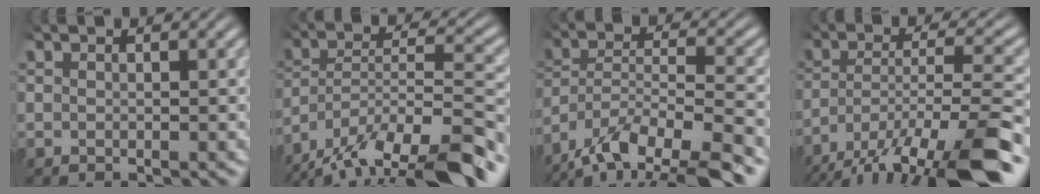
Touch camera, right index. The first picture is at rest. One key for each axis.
{"total": 9.6, "fx": -5.2, "fy": 5.0, "fz": 6.4, "tx": -0.112, "ty": -0.022, "tz": -0.082}
{"total": 8.0, "fx": -4.7, "fy": 3.9, "fz": 5.2, "tx": -0.103, "ty": -0.032, "tz": -0.064}
{"total": 8.2, "fx": -3.7, "fy": 2.9, "fz": 6.7, "tx": -0.120, "ty": -0.035, "tz": -0.040}